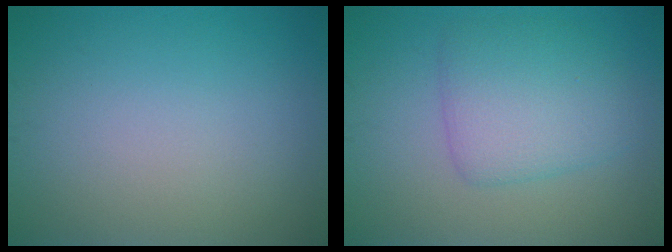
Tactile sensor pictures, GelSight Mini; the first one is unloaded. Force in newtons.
{"total": 4.5, "press": 4.5, "slide": 0.1}